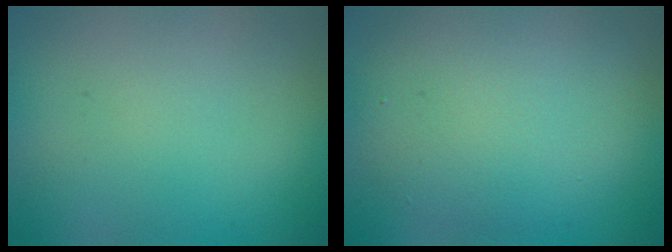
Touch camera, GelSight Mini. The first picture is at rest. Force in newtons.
{"total": 6.7, "press": 6.7, "slide": 0.6}